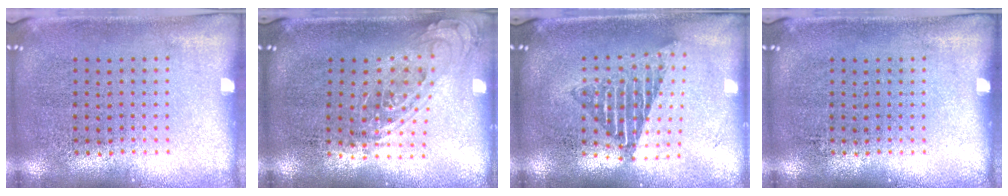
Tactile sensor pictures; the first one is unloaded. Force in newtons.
{"total": 0.9, "press": 0.9, "slide": 0.3}
{"total": 1.6, "press": 1.3, "slide": 0.9}
{"total": 0.0}